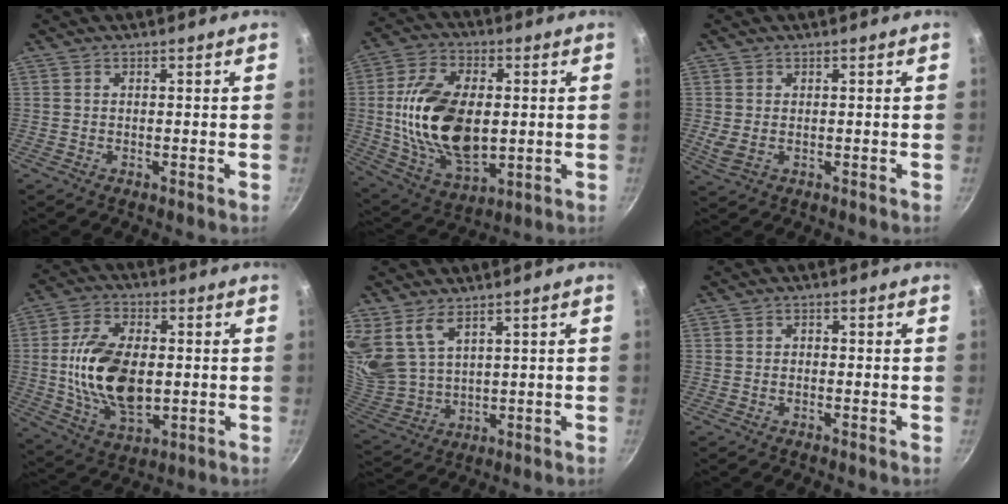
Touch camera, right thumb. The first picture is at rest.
{"total": 20.7, "force": [0.6, 12.3, 16.6], "torque": [-0.293, 0.002, 0.019]}
{"total": 2.8, "force": [0.3, 1.9, 2.0], "torque": [-0.039, -0.005, 0.011]}
{"total": 17.1, "force": [-0.2, 10.1, 13.8], "torque": [-0.239, 0.006, 0.001]}
{"total": 9.8, "force": [6.1, 5.3, 5.7], "torque": [-0.101, -0.047, 0.140]}
{"total": 1.1, "force": [-0.4, 0.8, 0.6], "torque": [-0.011, 0.007, -0.007]}